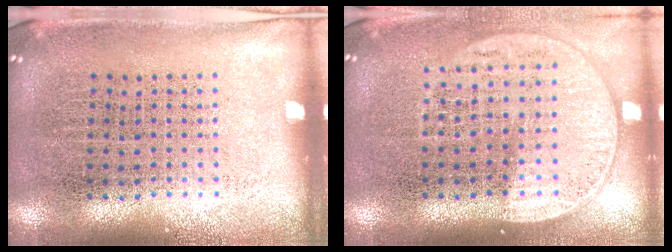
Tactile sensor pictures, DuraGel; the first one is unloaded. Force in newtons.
{"total": 1.6, "press": 1.4, "slide": 0.7}